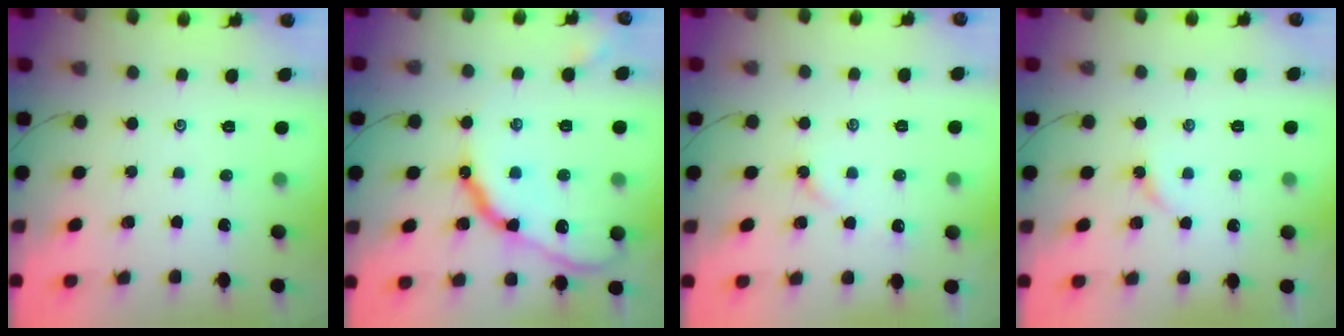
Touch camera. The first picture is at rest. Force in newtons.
{"total": 15.2, "press": 15.2, "slide": 1.3}
{"total": 3.3, "press": 3.3, "slide": 0.6}
{"total": 3.3, "press": 3.3, "slide": 0.4}